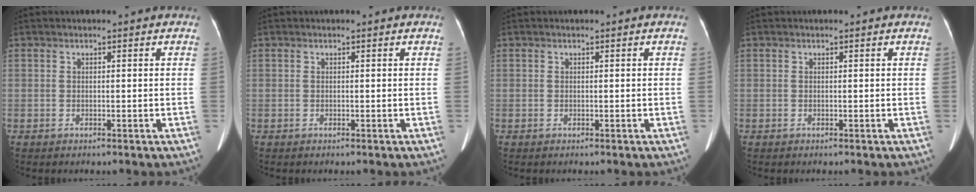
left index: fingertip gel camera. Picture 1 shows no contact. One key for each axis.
{"total": 0.0}
{"total": 0.0}
{"total": 0.0}